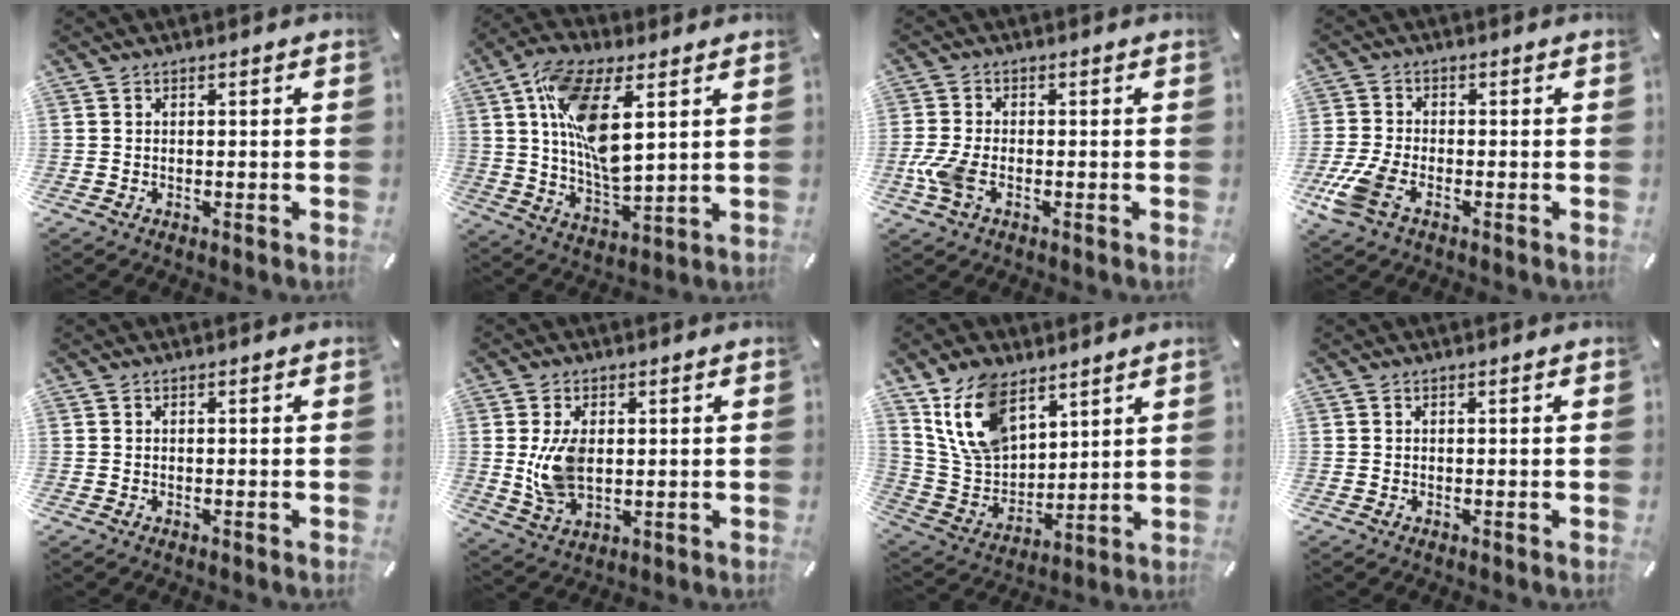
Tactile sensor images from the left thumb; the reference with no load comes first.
{"total": 15.6, "force": [5.3, 7.0, 12.8], "torque": [-0.258, -0.009, 0.094]}
{"total": 5.7, "force": [-1.7, 3.3, 4.4], "torque": [-0.103, 0.001, -0.034]}
{"total": 7.6, "force": [-3.2, 4.6, 5.2], "torque": [-0.132, -0.002, -0.062]}
{"total": 0.0}
{"total": 8.9, "force": [1.1, 5.6, 6.8], "torque": [-0.140, -0.006, 0.018]}
{"total": 14.7, "force": [8.9, 9.0, 7.5], "torque": [-0.194, -0.031, 0.172]}
{"total": 0.0}